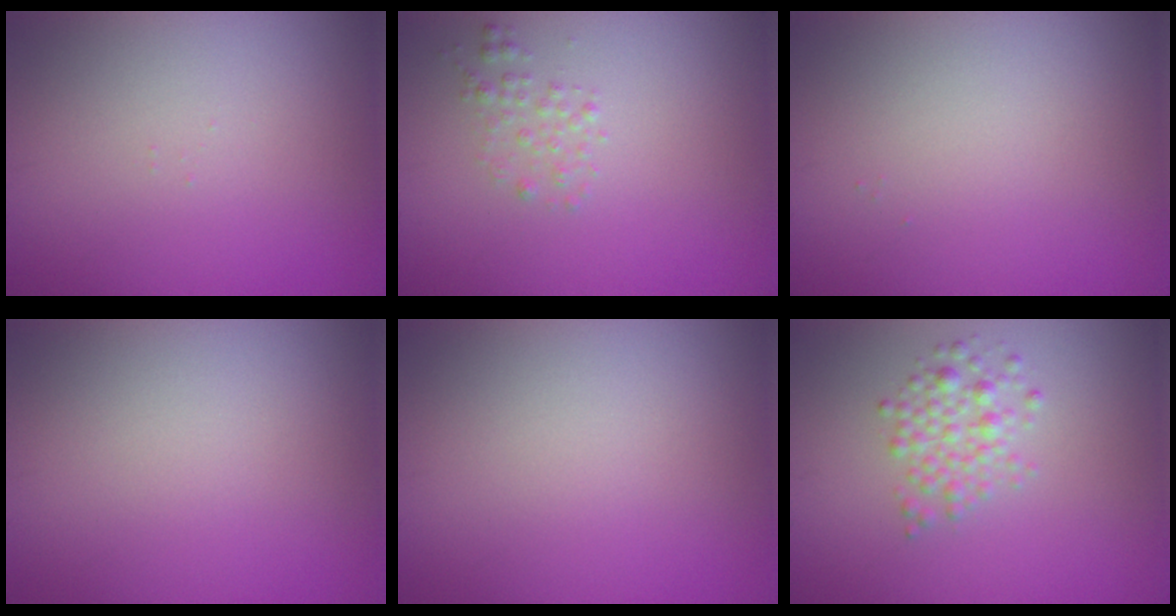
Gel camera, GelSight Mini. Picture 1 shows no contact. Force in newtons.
{"total": 1.2, "press": 1.2, "slide": 0.1}
{"total": 0.0}
{"total": 0.0}
{"total": 0.0}
{"total": 2.5, "press": 2.5, "slide": 0.1}